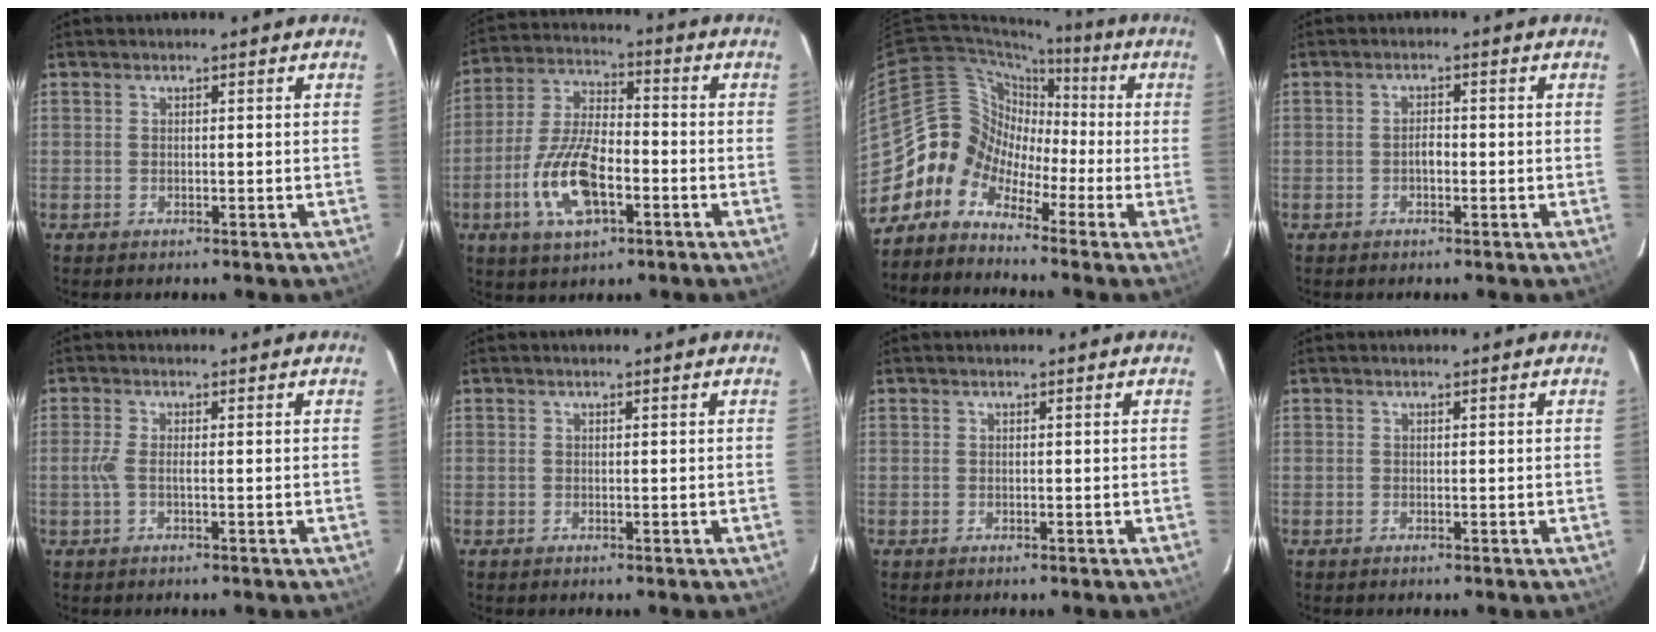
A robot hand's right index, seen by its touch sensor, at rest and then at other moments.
{"total": 13.9, "force": [-5.1, 5.9, 11.5], "torque": [-0.244, -0.004, -0.093]}
{"total": 8.2, "force": [-4.5, 6.8, 0.7], "torque": [-0.018, 0.048, -0.117]}
{"total": 1.7, "force": [-0.6, 0.9, 1.3], "torque": [-0.024, 0.006, -0.012]}
{"total": 2.3, "force": [-0.5, 0.2, 2.3], "torque": [-0.050, 0.000, -0.010]}
{"total": 0.0}
{"total": 0.0}
{"total": 0.0}